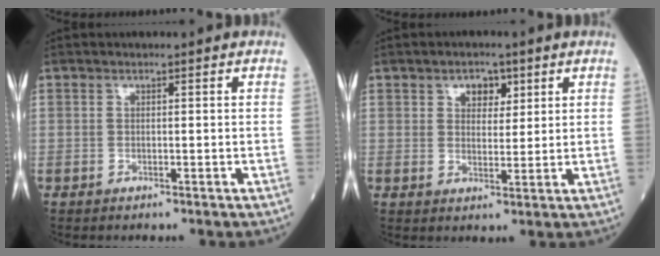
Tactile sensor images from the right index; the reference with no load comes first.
{"total": 3.8, "force": [2.0, 2.3, 2.2], "torque": [-0.031, 0.004, 0.032]}